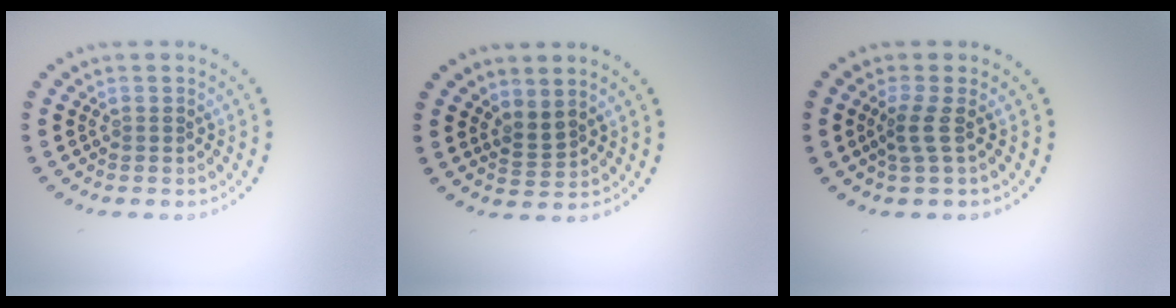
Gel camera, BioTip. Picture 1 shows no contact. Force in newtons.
{"total": 1.7, "press": 1.3, "slide": 1.1}
{"total": 1.9, "press": 1.3, "slide": 1.4}